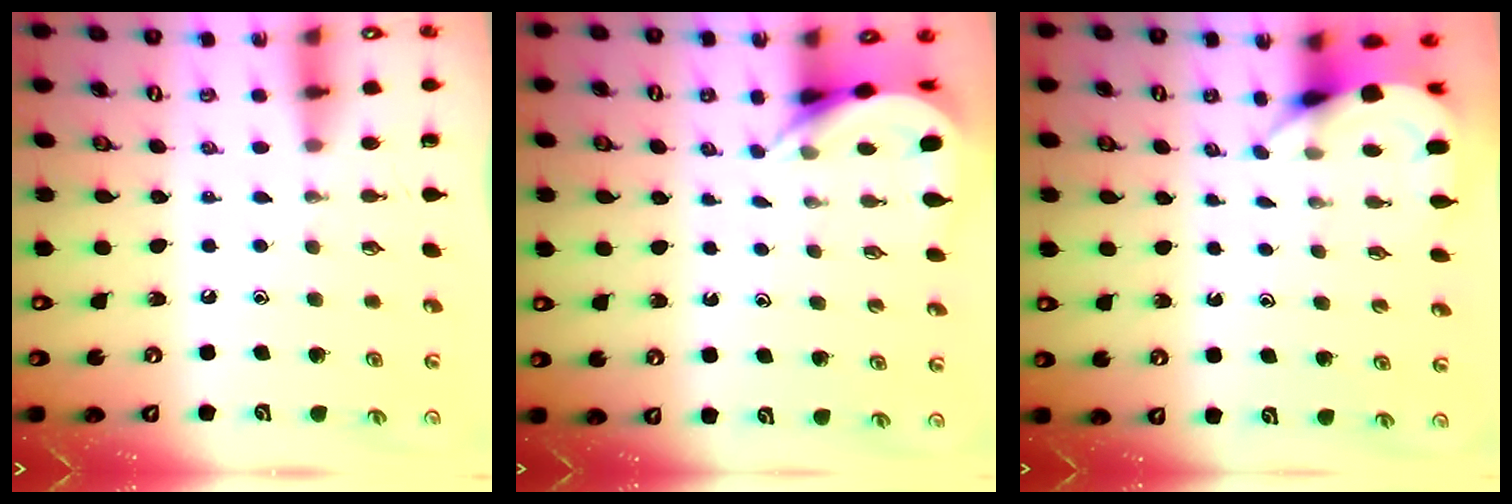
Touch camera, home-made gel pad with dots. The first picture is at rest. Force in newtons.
{"total": 4.3, "press": 4.3, "slide": 0.3}
{"total": 3.5, "press": 3.5, "slide": 0.2}